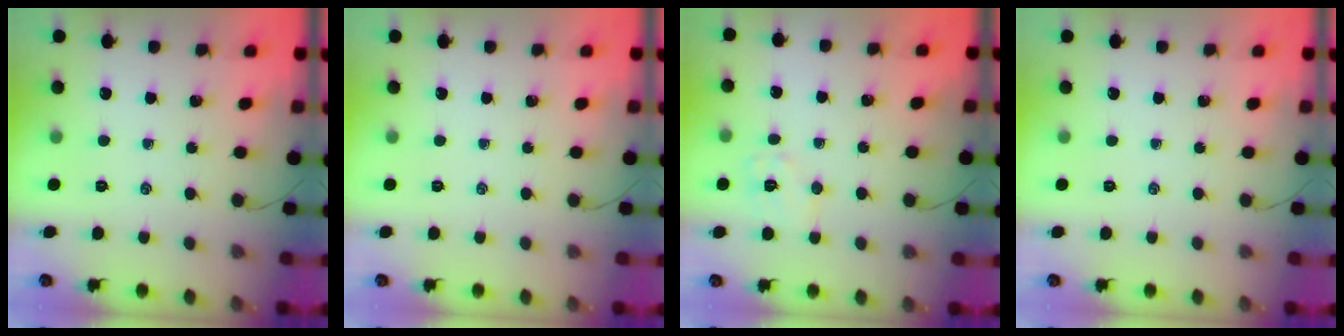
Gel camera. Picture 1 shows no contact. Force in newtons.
{"total": 0.0}
{"total": 7.0, "press": 7.0, "slide": 0.6}
{"total": 0.0}